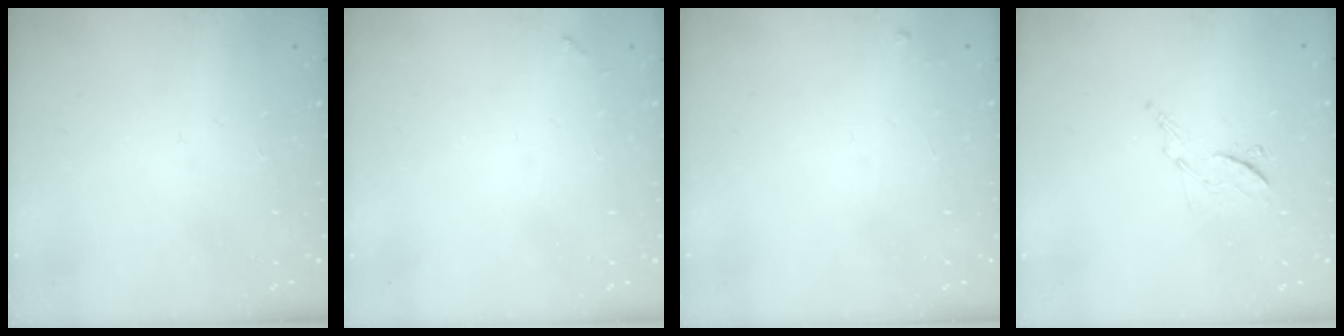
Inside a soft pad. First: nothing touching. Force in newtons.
{"total": 3.7, "press": 3.7, "slide": 0.2}
{"total": 2.4, "press": 2.4, "slide": 0.4}
{"total": 6.8, "press": 6.7, "slide": 0.8}